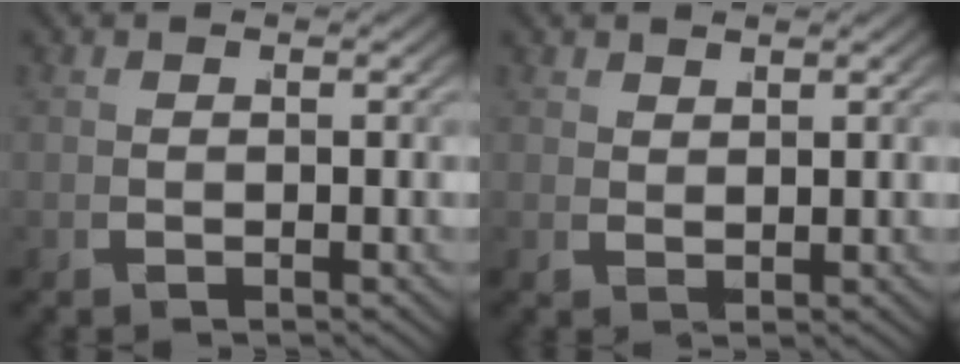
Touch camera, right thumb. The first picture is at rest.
{"total": 1.6, "force": [1.5, -0.6, -0.3], "torque": [0.012, 0.007, 0.031]}